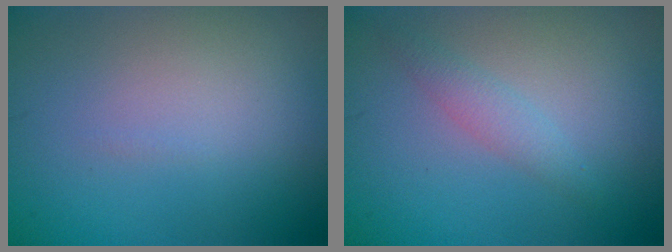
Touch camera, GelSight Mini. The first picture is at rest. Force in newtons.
{"total": 1.6, "press": 1.6, "slide": 0.2}